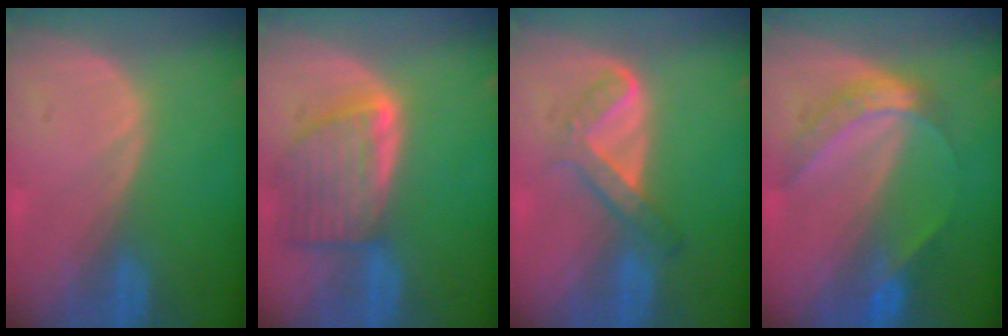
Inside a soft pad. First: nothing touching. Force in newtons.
{"total": 8.0, "press": 7.3, "slide": 3.3}
{"total": 4.9, "press": 4.8, "slide": 1.0}
{"total": 6.2, "press": 5.3, "slide": 3.3}